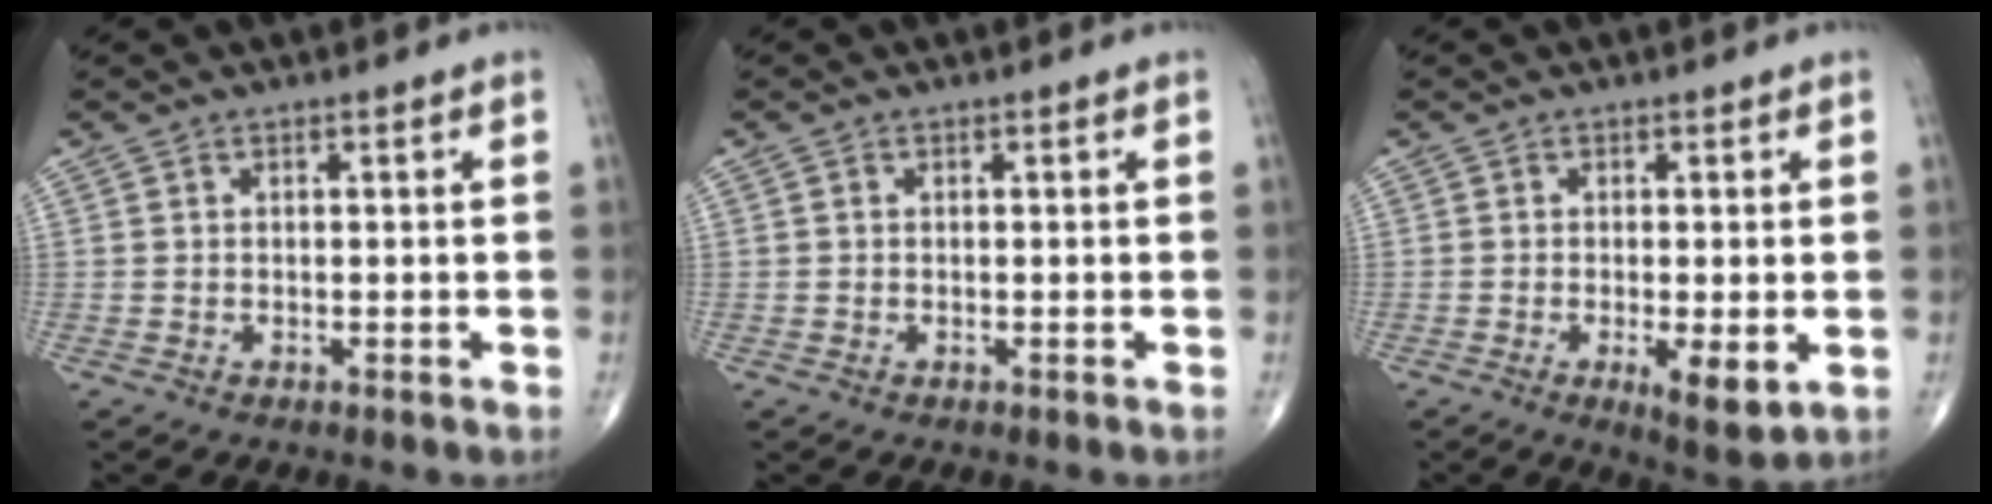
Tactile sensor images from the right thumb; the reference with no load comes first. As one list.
[{"total": 0.0}, {"total": 5.9, "force": [-1.5, 1.8, 5.4], "torque": [-0.090, -0.018, -0.022]}]